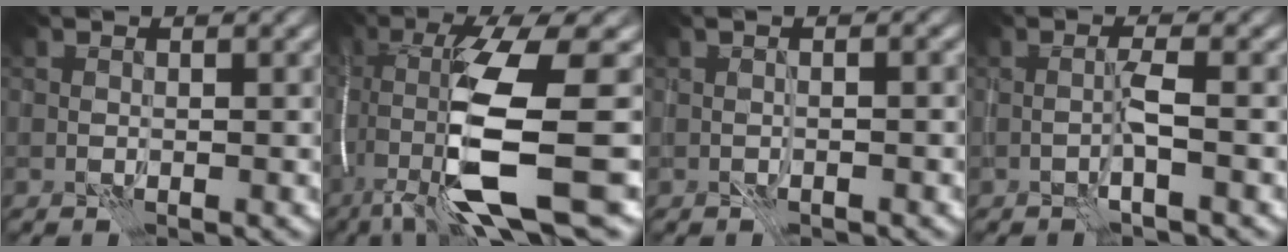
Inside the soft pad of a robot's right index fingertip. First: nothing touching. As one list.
[{"total": 12.3, "force": [-3.7, 2.4, 11.5], "torque": [-0.225, -0.012, -0.061]}, {"total": 1.0, "force": [-0.4, 0.1, 0.9], "torque": [-0.015, 0.003, -0.012]}, {"total": 1.6, "force": [-0.6, -0.2, 1.4], "torque": [-0.030, 0.006, -0.013]}]